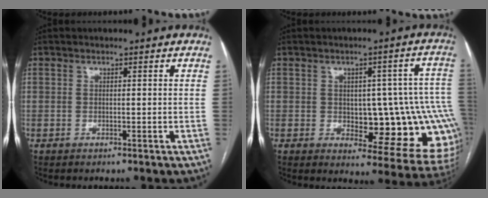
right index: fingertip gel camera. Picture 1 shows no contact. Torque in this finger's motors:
{"motor_torque": [1.32, -0.35, 0.26, 0.03]}